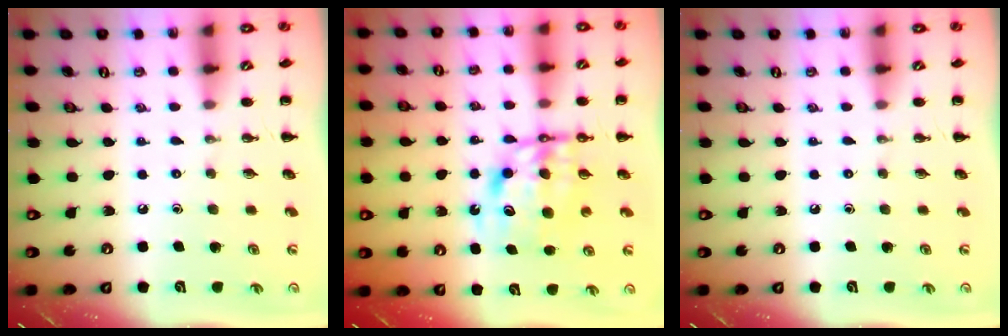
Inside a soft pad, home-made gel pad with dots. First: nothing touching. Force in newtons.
{"total": 9.1, "press": 8.7, "slide": 2.7}
{"total": 0.0}